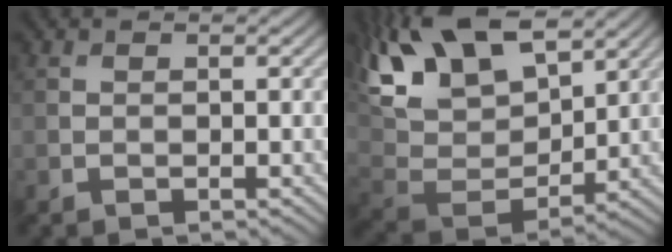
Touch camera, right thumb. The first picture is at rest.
{"total": 15.7, "force": [10.0, 7.3, 9.6], "torque": [-0.230, 0.027, 0.174]}